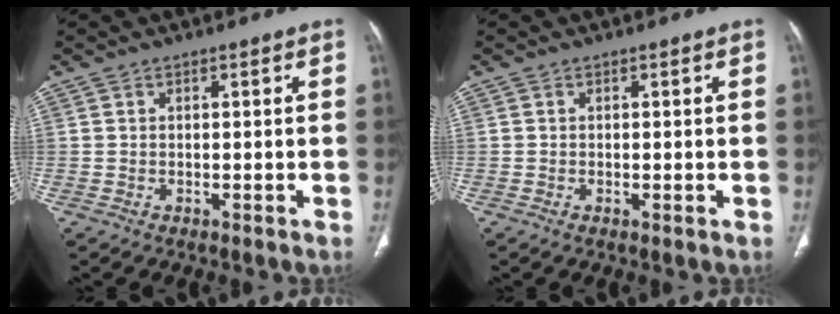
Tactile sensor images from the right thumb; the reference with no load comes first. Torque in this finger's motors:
{"motor_torque": [0.23, -0.08, 0.06, -0.31, 0.01]}